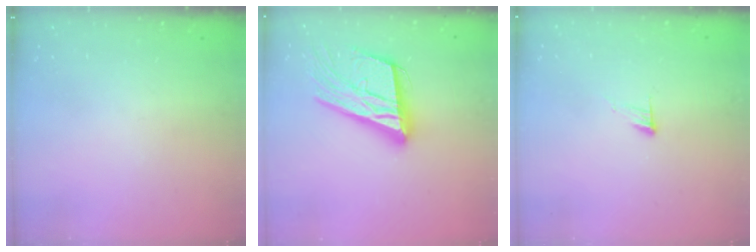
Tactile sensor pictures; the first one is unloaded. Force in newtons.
{"total": 22.7, "press": 22.3, "slide": 4.0}
{"total": 5.2, "press": 5.2, "slide": 0.5}